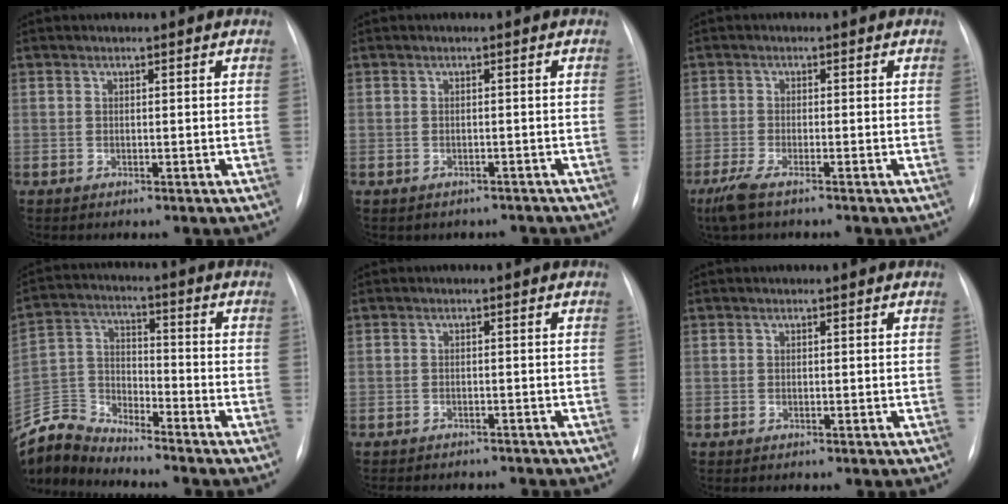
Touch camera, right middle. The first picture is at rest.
{"total": 3.6, "force": [-3.0, 1.9, 0.3], "torque": [-0.005, 0.013, -0.034]}
{"total": 4.2, "force": [-3.0, 0.7, 2.9], "torque": [-0.069, -0.013, -0.056]}
{"total": 8.7, "force": [-8.6, 0.0, -0.5], "torque": [-0.001, 0.020, -0.174]}
{"total": 7.7, "force": [-7.0, 2.3, 2.3], "torque": [-0.027, 0.002, -0.083]}
{"total": 0.0}